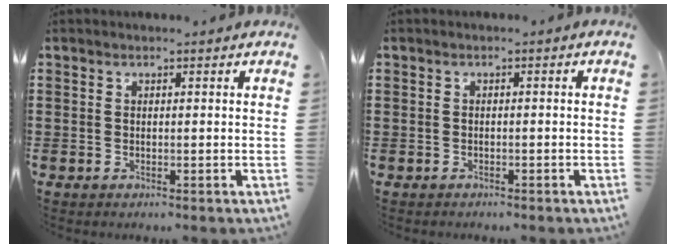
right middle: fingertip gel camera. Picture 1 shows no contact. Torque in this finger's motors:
{"motor_torque": [-1.42, 0.71, -0.80, -0.21]}